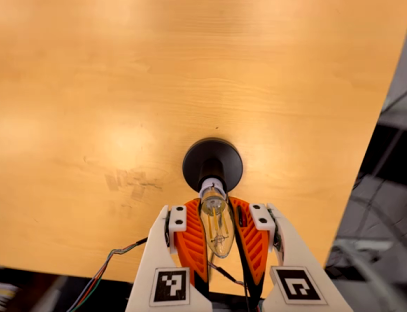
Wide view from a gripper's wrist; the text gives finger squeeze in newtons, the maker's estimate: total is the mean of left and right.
{"total": 25.5, "left": 25.7, "right": 25.3}